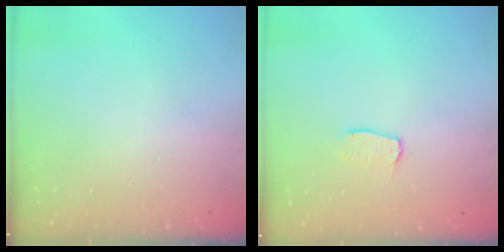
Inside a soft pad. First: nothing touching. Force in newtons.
{"total": 3.7, "press": 3.7, "slide": 0.3}